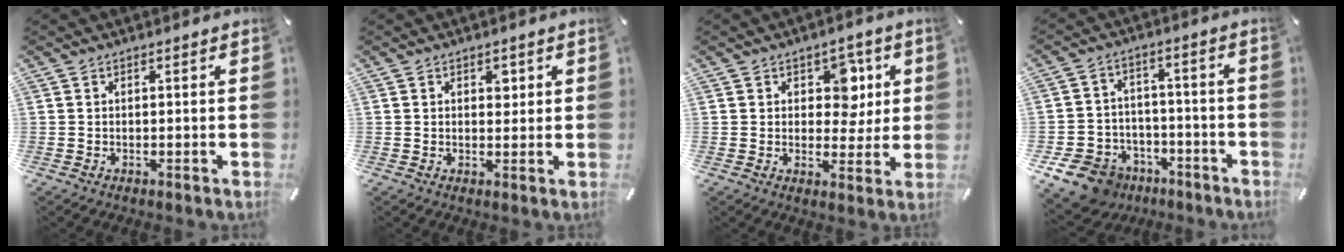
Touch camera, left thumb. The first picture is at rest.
{"total": 2.3, "force": [0.9, 1.7, 1.2], "torque": [0.005, -0.010, 0.007]}
{"total": 7.9, "force": [2.6, 6.1, 4.4], "torque": [-0.042, -0.009, 0.037]}
{"total": 11.3, "force": [-7.0, 8.0, 3.8], "torque": [-0.082, 0.055, -0.123]}